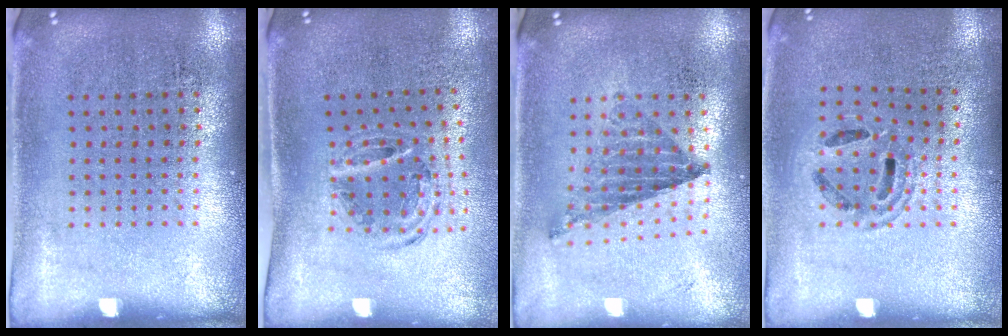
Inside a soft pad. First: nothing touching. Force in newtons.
{"total": 1.1, "press": 1.0, "slide": 0.3}
{"total": 0.5, "press": 0.5, "slide": 0.1}
{"total": 1.1, "press": 1.1, "slide": 0.3}